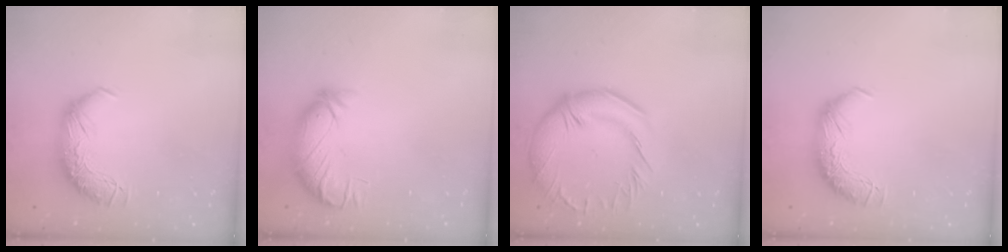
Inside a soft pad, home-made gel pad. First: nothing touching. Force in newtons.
{"total": 3.6, "press": 3.1, "slide": 1.9}
{"total": 7.3, "press": 6.5, "slide": 3.4}
{"total": 0.0}